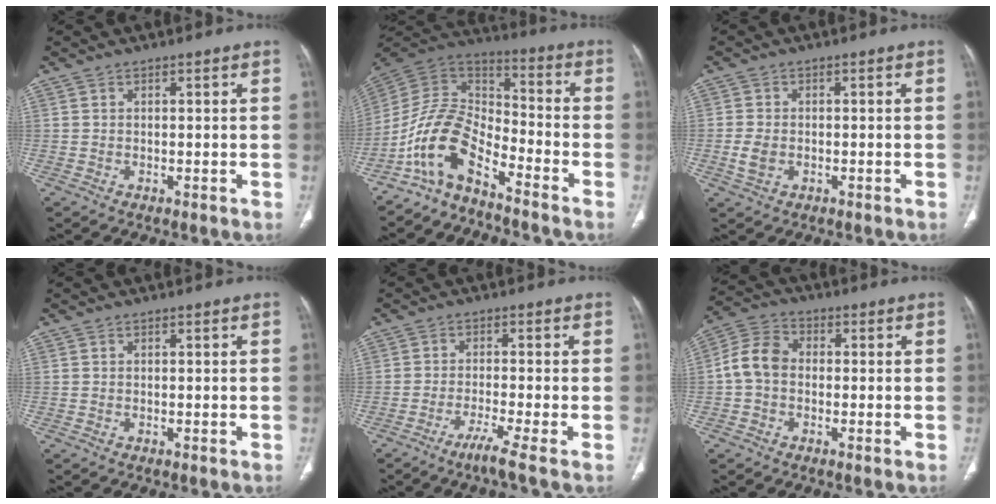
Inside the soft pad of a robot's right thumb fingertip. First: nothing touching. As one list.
[{"total": 12.1, "force": [-8.3, 5.4, 7.0], "torque": [-0.127, 0.089, -0.167]}, {"total": 3.4, "force": [-0.8, 2.4, 2.2], "torque": [-0.048, 0.004, -0.012]}, {"total": 0.0}, {"total": 4.3, "force": [-2.8, -1.2, 3.0], "torque": [-0.069, -0.003, -0.061]}, {"total": 7.3, "force": [-0.6, 5.6, 4.7], "torque": [-0.081, 0.024, -0.024]}]